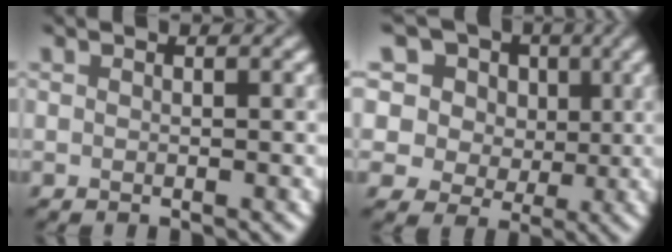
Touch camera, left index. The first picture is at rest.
{"total": 12.1, "force": [6.6, 8.3, 5.9], "torque": [-0.117, 0.031, 0.090]}